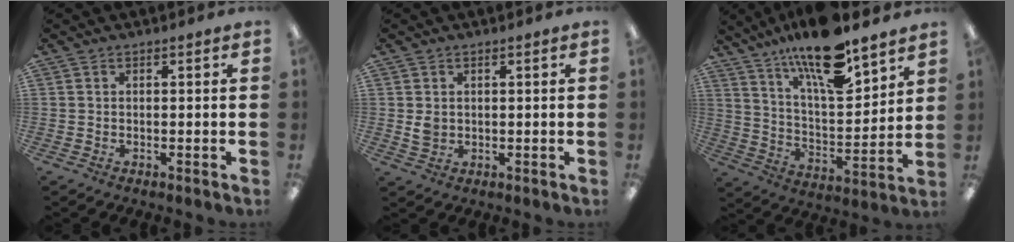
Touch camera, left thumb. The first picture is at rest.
{"total": 2.4, "force": [0.8, 1.9, 1.2], "torque": [-0.017, -0.001, 0.012]}
{"total": 18.2, "force": [13.7, 5.1, 10.8], "torque": [-0.186, -0.085, 0.230]}